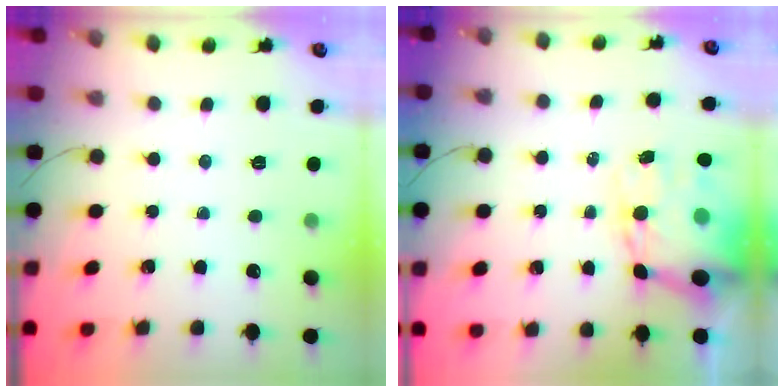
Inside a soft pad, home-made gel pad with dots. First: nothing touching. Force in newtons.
{"total": 15.0, "press": 14.6, "slide": 3.5}